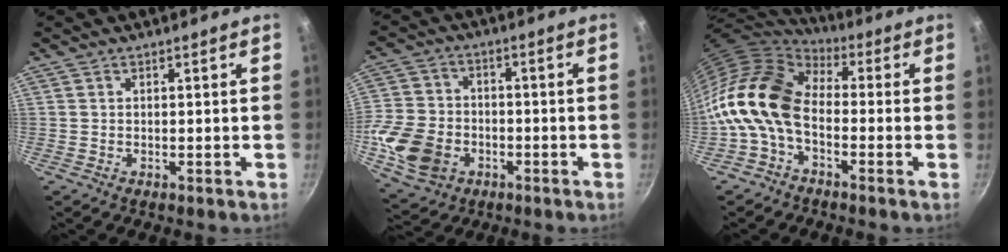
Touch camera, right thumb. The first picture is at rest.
{"total": 14.4, "force": [-4.3, 11.0, 8.2], "torque": [-0.156, 0.022, -0.079]}
{"total": 15.2, "force": [-2.6, 9.7, 11.4], "torque": [-0.199, 0.035, -0.072]}